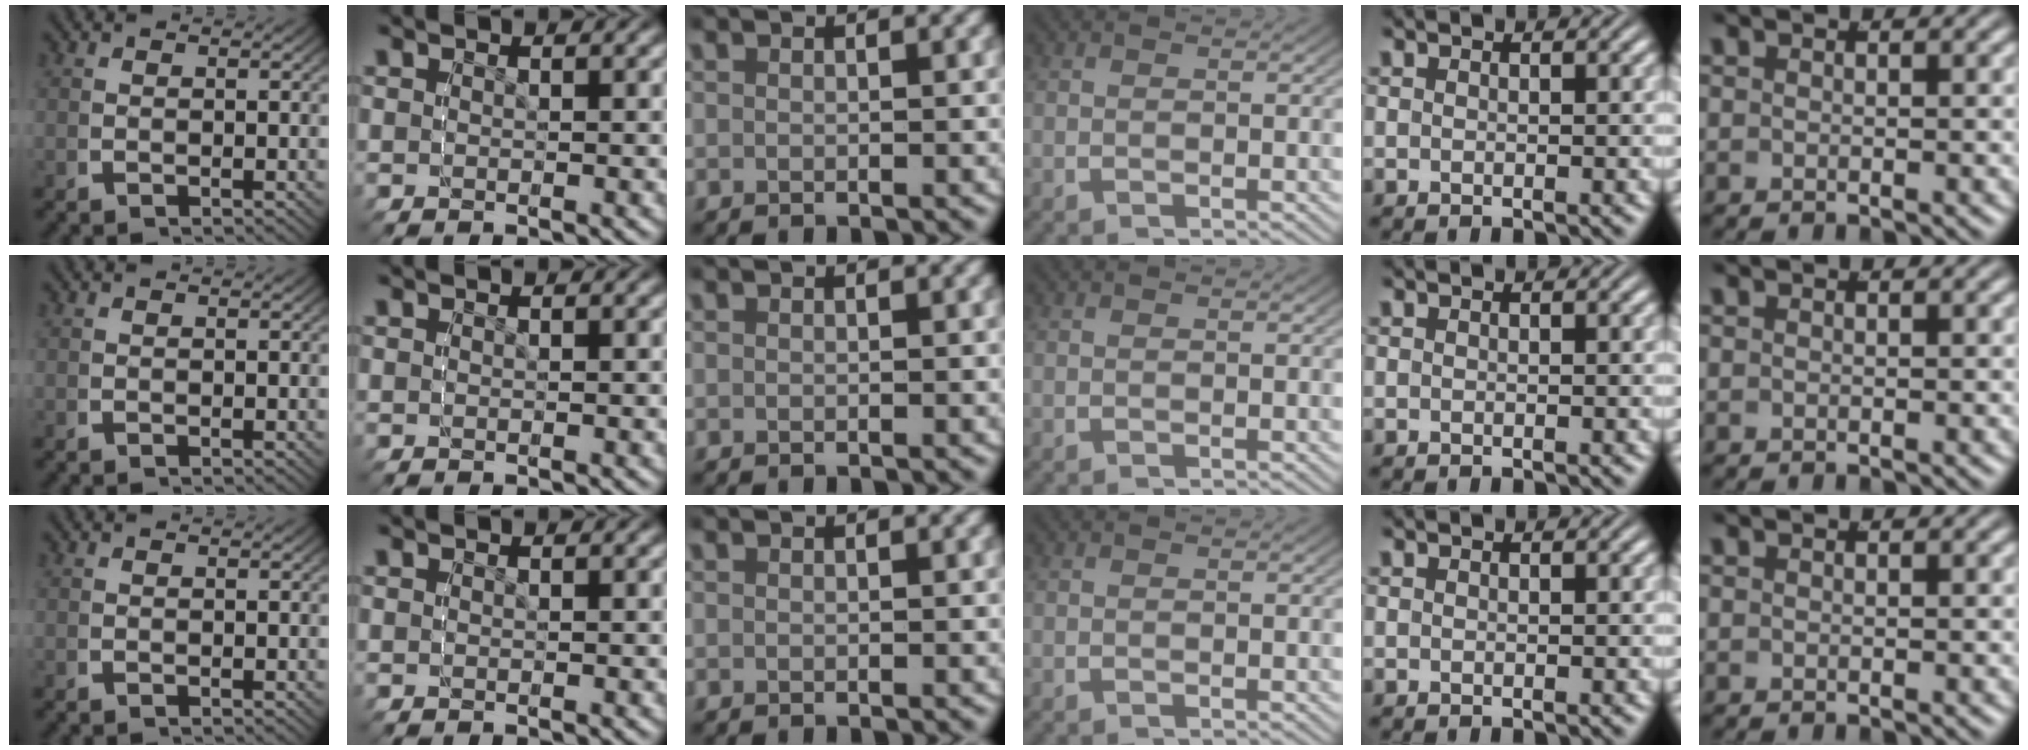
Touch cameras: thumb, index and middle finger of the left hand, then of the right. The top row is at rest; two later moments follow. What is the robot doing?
{"motion": "grasp_and_lifting", "object": "bottle"}